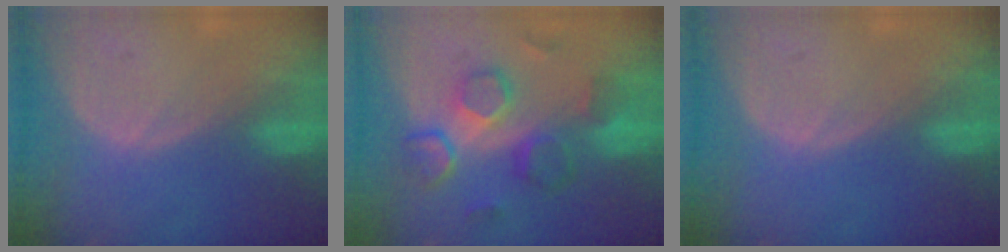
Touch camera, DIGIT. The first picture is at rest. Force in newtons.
{"total": 8.4, "press": 8.3, "slide": 1.3}
{"total": 0.0}